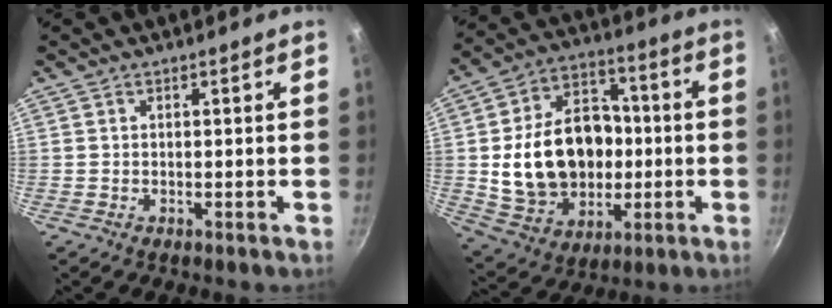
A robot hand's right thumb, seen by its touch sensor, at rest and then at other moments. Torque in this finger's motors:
{"motor_torque": [-0.62, 2.41, 1.58, -0.09, 0.53]}